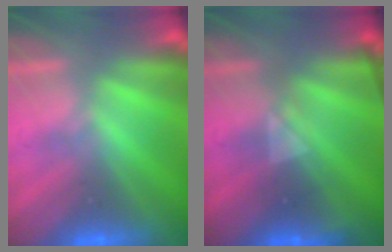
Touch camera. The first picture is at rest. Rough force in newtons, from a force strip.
{"total": 2.3}